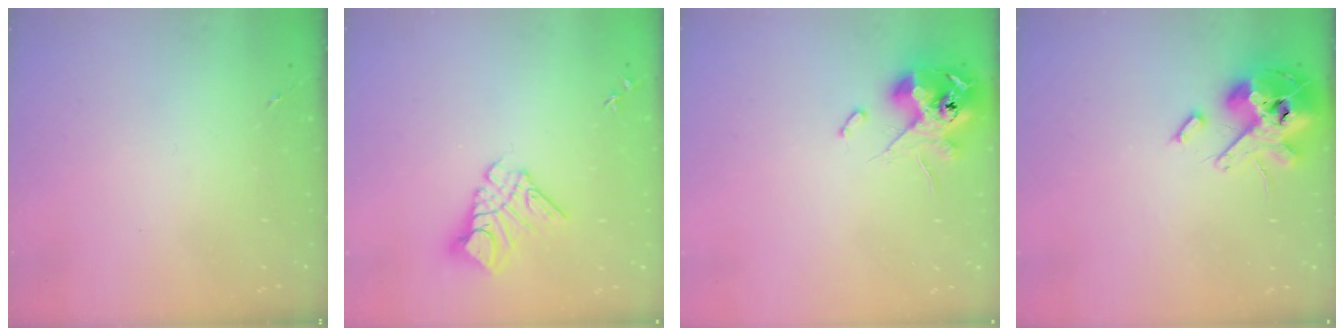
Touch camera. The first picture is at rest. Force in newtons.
{"total": 11.6, "press": 11.6, "slide": 1.2}
{"total": 12.4, "press": 12.2, "slide": 2.1}
{"total": 15.4, "press": 15.2, "slide": 2.6}